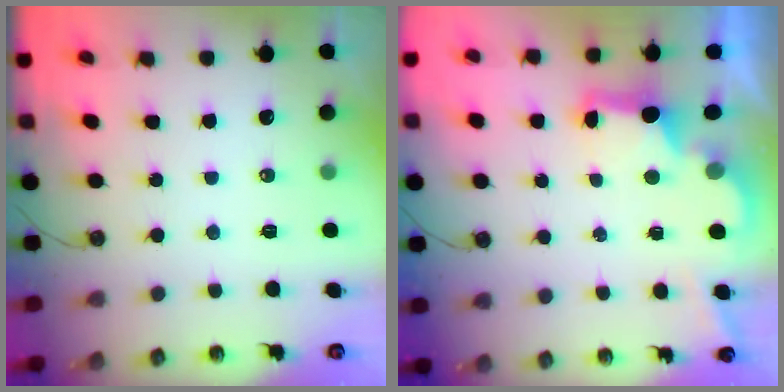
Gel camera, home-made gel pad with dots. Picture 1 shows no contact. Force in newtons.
{"total": 2.9, "press": 2.7, "slide": 0.9}